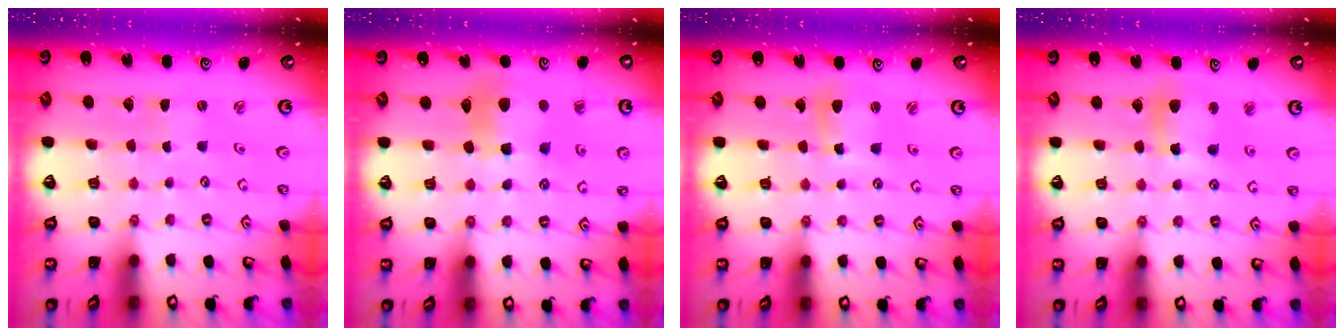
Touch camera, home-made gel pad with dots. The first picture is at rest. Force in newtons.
{"total": 11.8, "press": 11.7, "slide": 1.3}
{"total": 7.4, "press": 7.3, "slide": 1.1}
{"total": 9.1, "press": 9.0, "slide": 1.4}